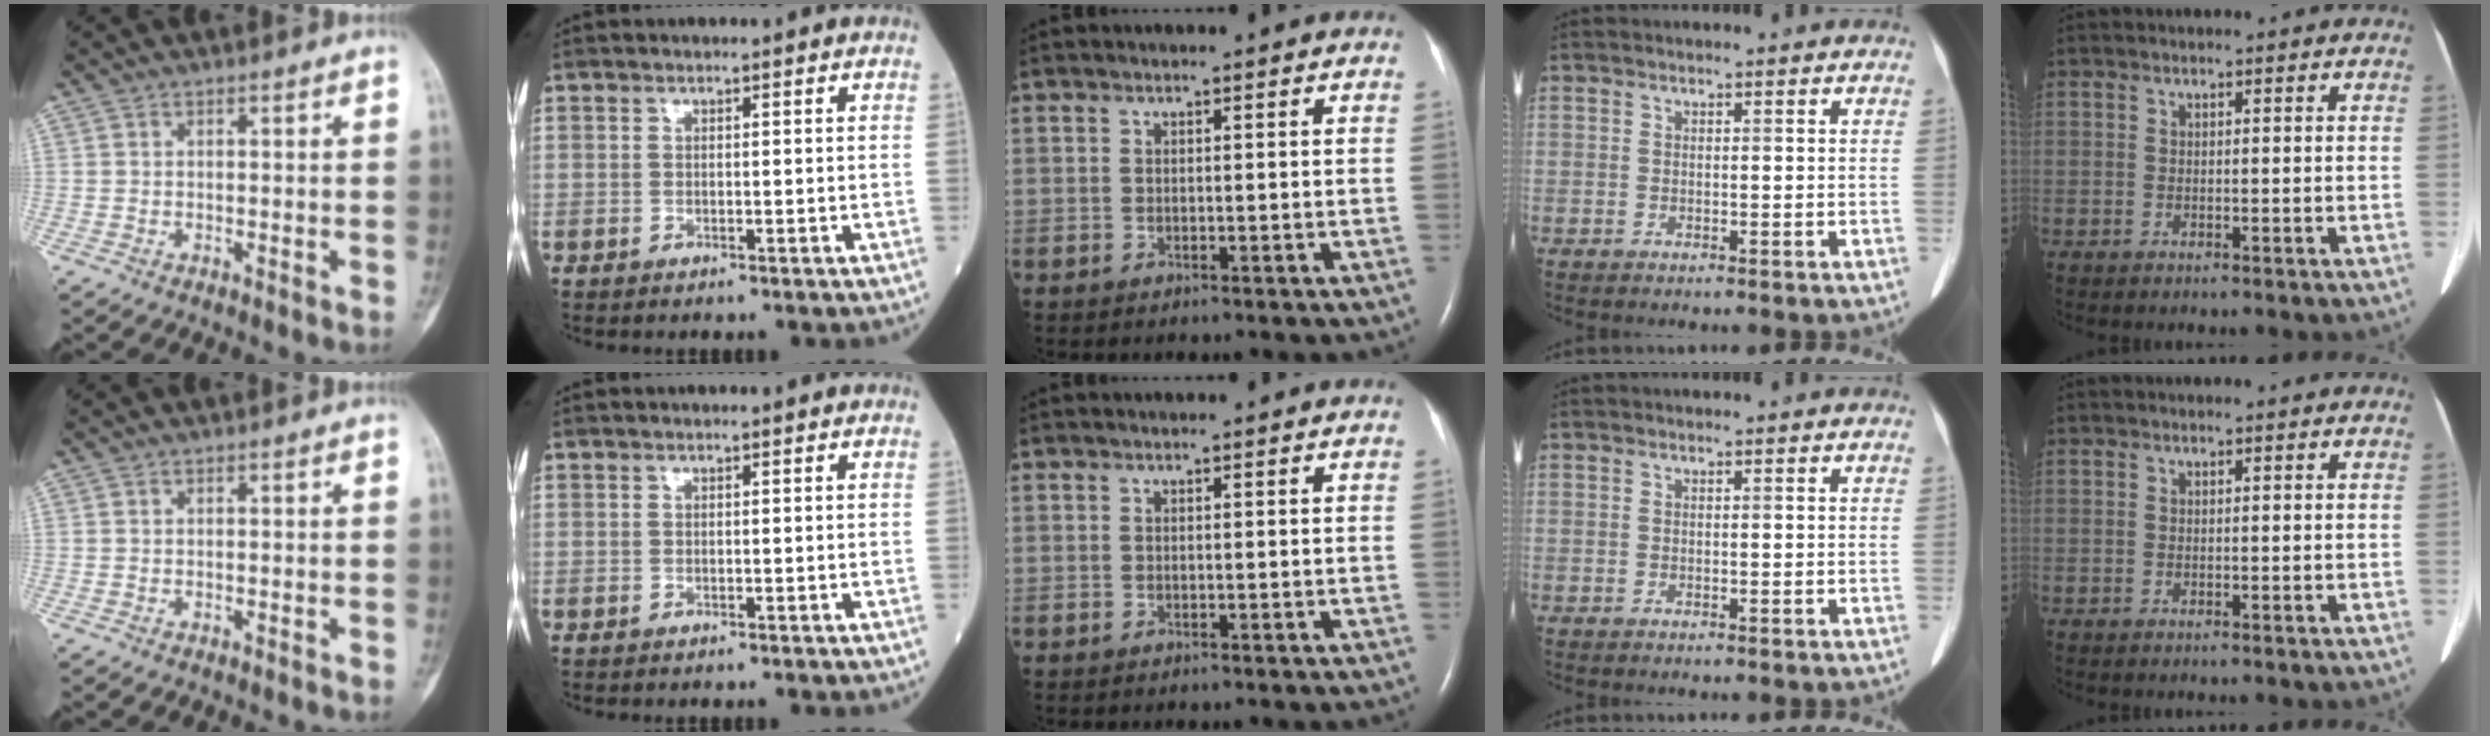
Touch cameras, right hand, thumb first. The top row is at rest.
{}